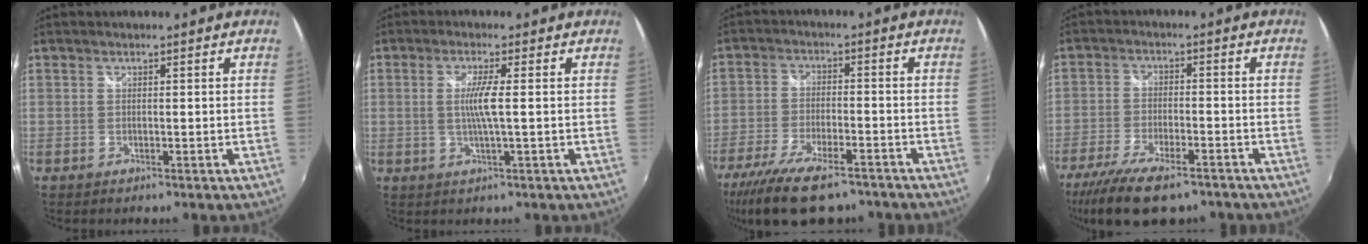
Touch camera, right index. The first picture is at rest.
{"total": 4.4, "force": [0.1, -0.2, 4.4], "torque": [-0.083, -0.005, 0.002]}
{"total": 15.6, "force": [-11.9, 5.1, 8.8], "torque": [-0.187, -0.039, -0.196]}
{"total": 14.3, "force": [-10.5, 4.7, 8.4], "torque": [-0.186, -0.039, -0.179]}